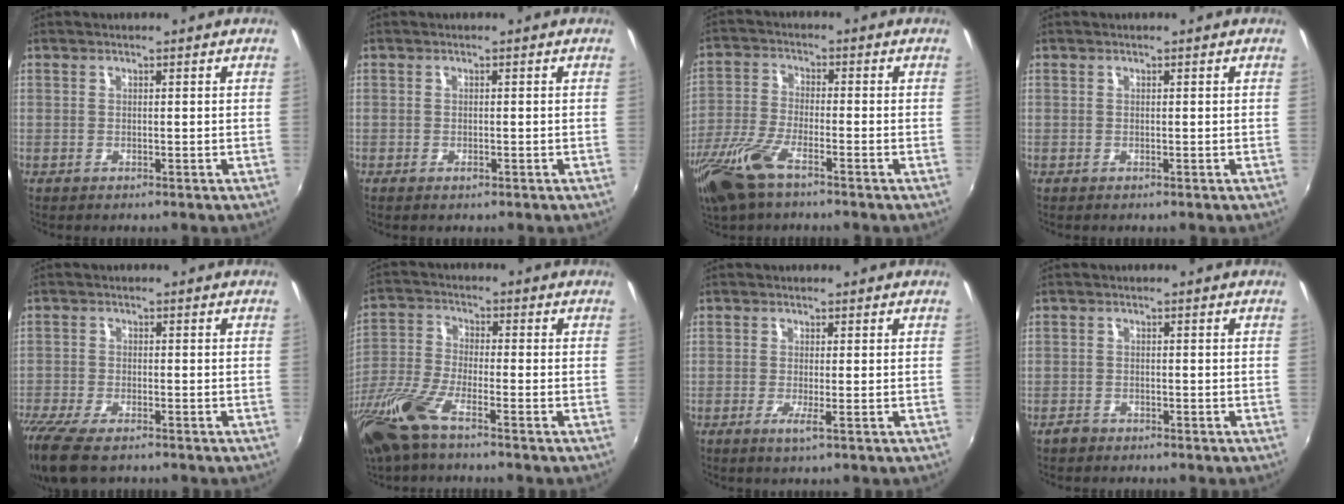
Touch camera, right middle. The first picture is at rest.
{"total": 0.9, "force": [-0.5, 0.4, 0.5], "torque": [-0.009, -0.002, -0.009]}
{"total": 11.2, "force": [-7.3, 3.3, 7.9], "torque": [-0.185, -0.023, -0.147]}
{"total": 0.0}
{"total": 10.9, "force": [-8.3, 3.4, 6.2], "torque": [-0.155, -0.049, -0.155]}
{"total": 12.1, "force": [-8.2, 2.7, 8.5], "torque": [-0.193, -0.031, -0.167]}
{"total": 1.9, "force": [-0.7, -0.3, 1.7], "torque": [-0.037, -0.008, -0.016]}
{"total": 1.7, "force": [-1.4, 0.8, 0.2], "torque": [-0.009, 0.000, -0.026]}